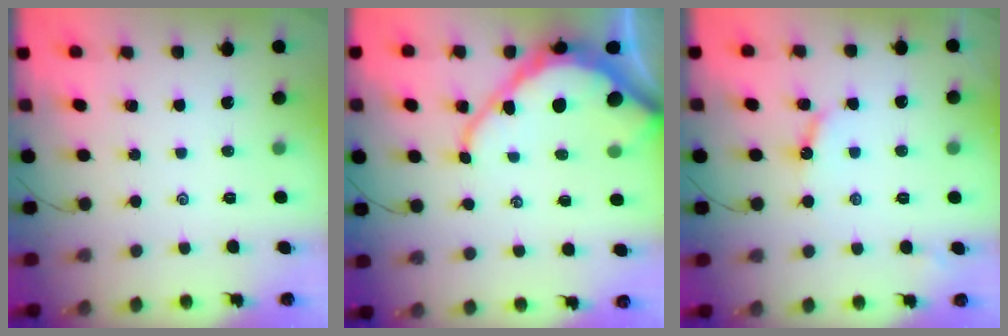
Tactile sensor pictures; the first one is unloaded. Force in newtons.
{"total": 12.8, "press": 12.7, "slide": 1.4}
{"total": 4.9, "press": 4.9, "slide": 0.5}